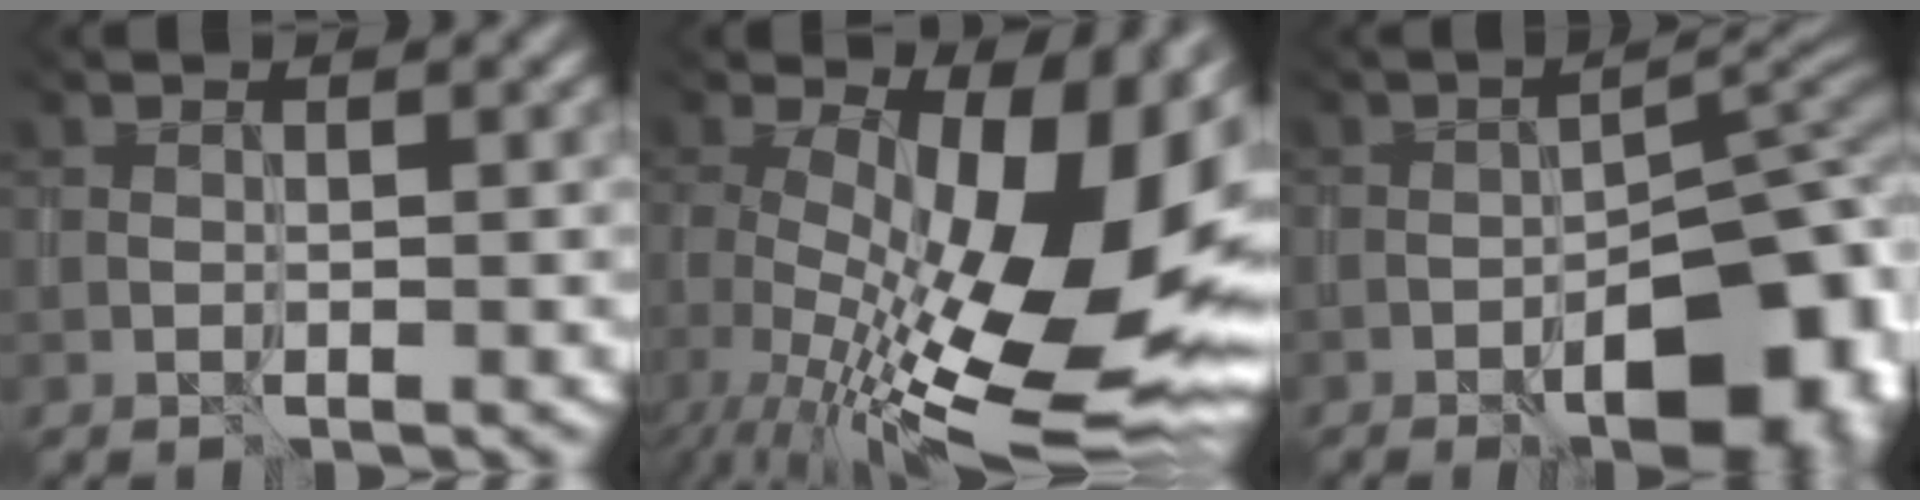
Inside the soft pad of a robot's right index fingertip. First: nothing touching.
{"total": 15.0, "force": [-1.1, 7.4, 13.0], "torque": [-0.199, -0.019, 0.024]}
{"total": 10.1, "force": [-6.4, 3.2, 7.1], "torque": [-0.094, 0.000, -0.071]}